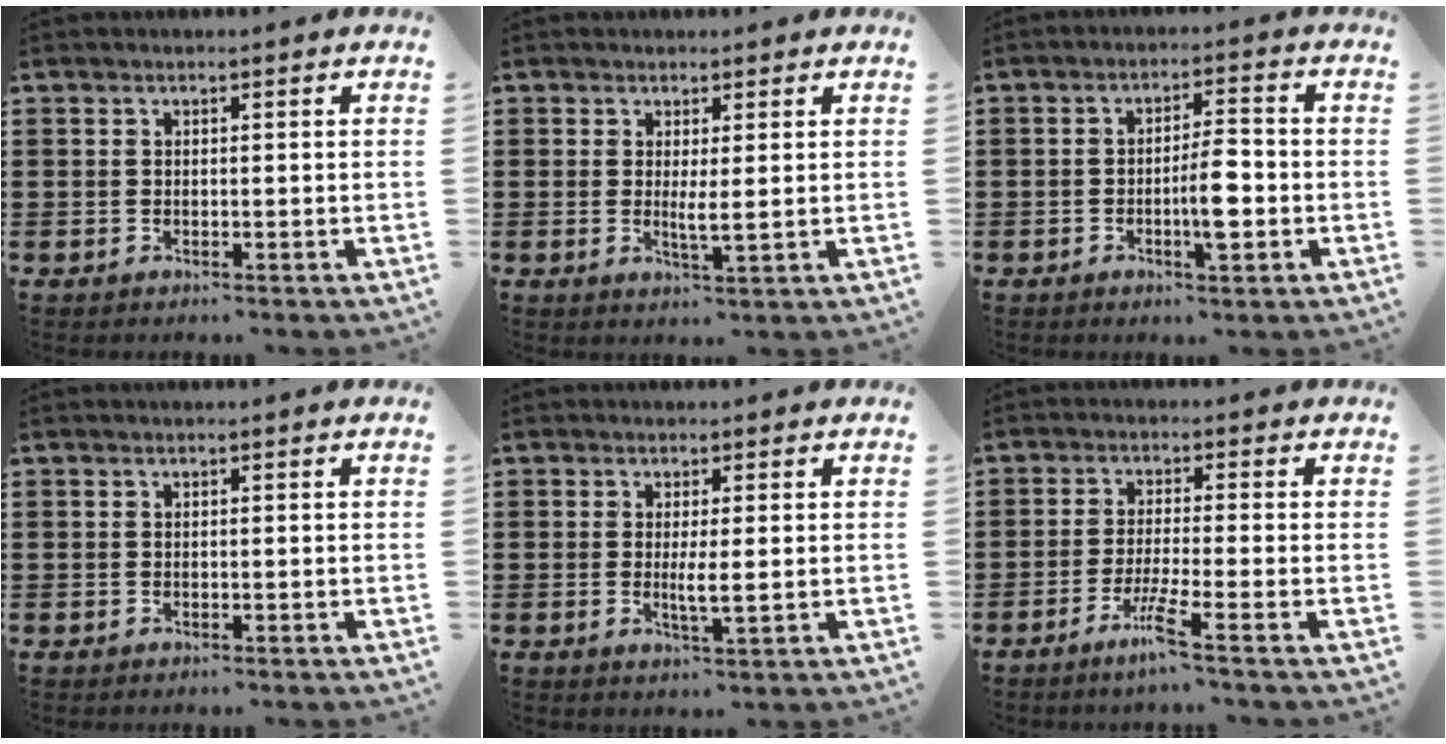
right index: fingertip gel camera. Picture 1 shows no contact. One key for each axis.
{"total": 2.3, "fx": 0.5, "fy": 0.0, "fz": 2.2, "tx": -0.037, "ty": -0.009, "tz": 0.007}
{"total": 5.7, "fx": -1.4, "fy": 1.5, "fz": 5.3, "tx": -0.096, "ty": 0.003, "tz": -0.027}
{"total": 0.0}
{"total": 2.7, "fx": 0.1, "fy": 0.1, "fz": 2.7, "tx": -0.050, "ty": -0.006, "tz": 0.001}
{"total": 4.9, "fx": -3.0, "fy": -0.4, "fz": 3.9, "tx": -0.078, "ty": -0.016, "tz": -0.056}